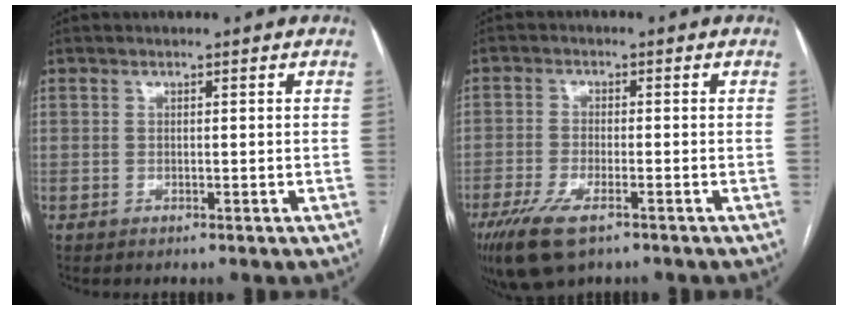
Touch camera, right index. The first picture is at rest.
{"total": 8.1, "force": [-5.1, 2.6, 5.8], "torque": [-0.113, -0.018, -0.089]}